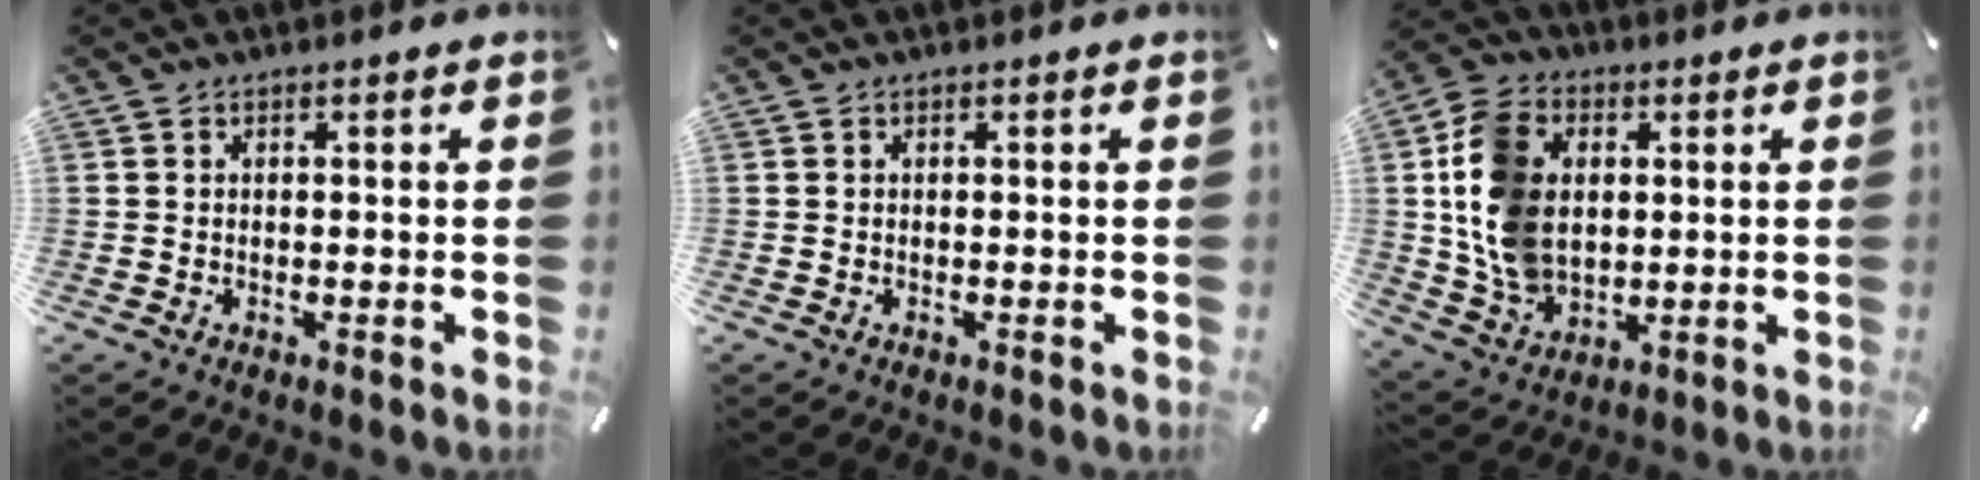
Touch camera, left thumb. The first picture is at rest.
{"total": 0.0}
{"total": 14.0, "force": [1.6, 11.1, 8.4], "torque": [-0.190, 0.015, 0.032]}